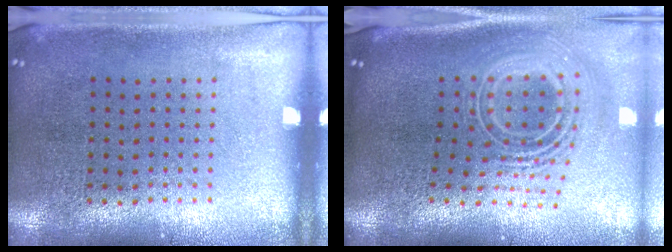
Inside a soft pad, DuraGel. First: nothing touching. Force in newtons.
{"total": 2.8, "press": 1.9, "slide": 2.1}